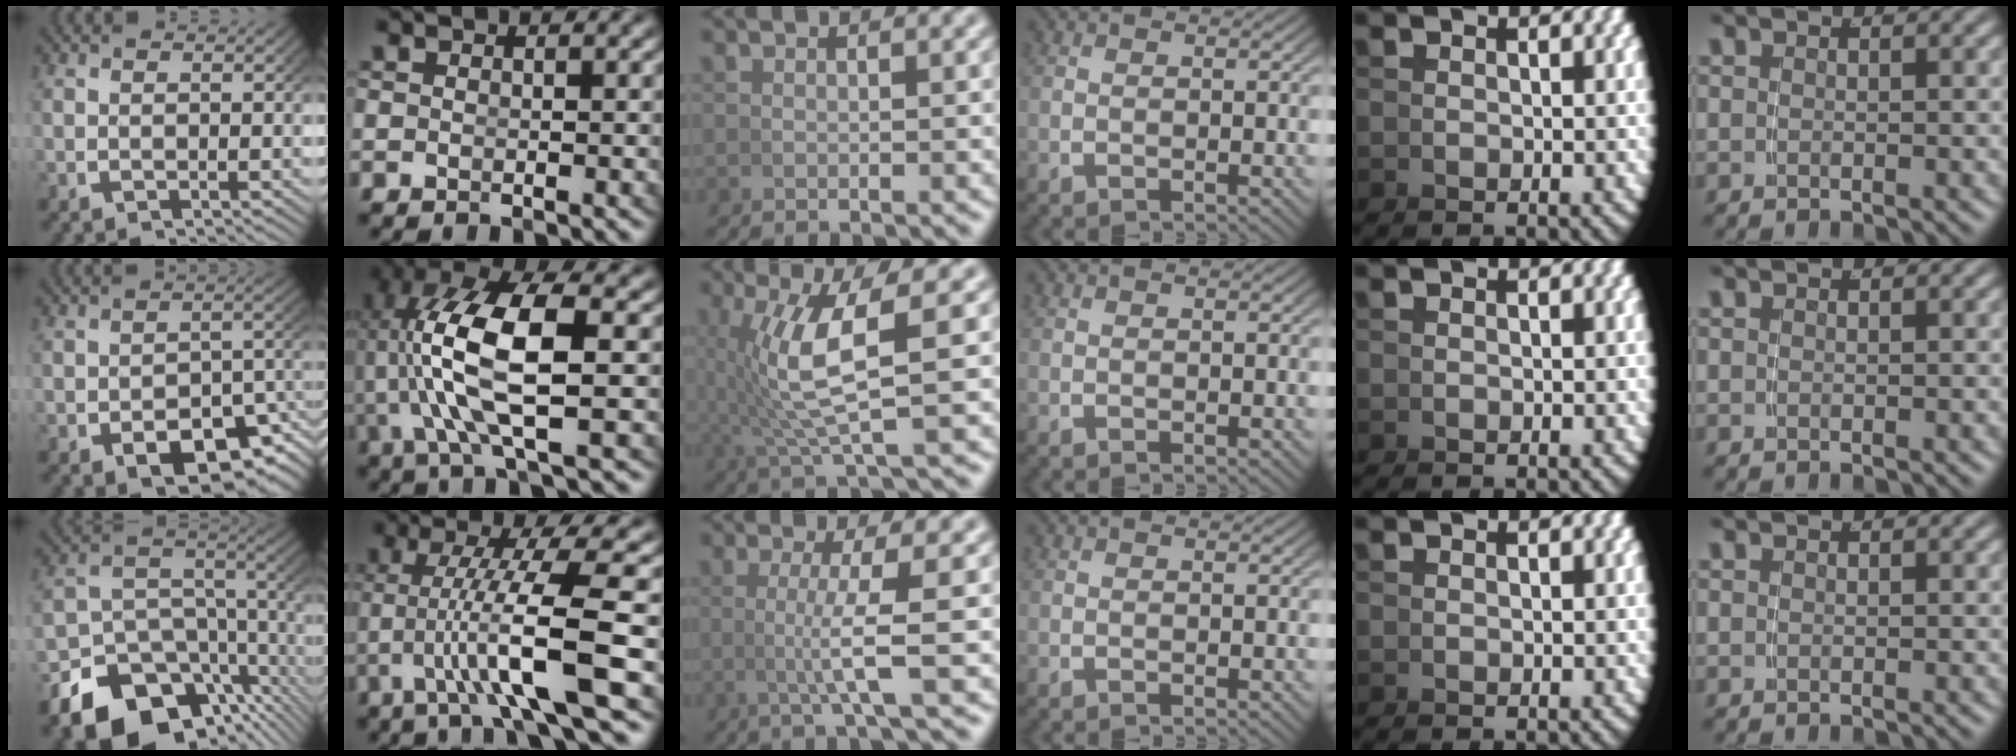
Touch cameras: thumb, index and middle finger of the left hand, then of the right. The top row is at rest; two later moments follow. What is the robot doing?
{"motion": "grasp_and_lifting", "object": "whiteboard"}